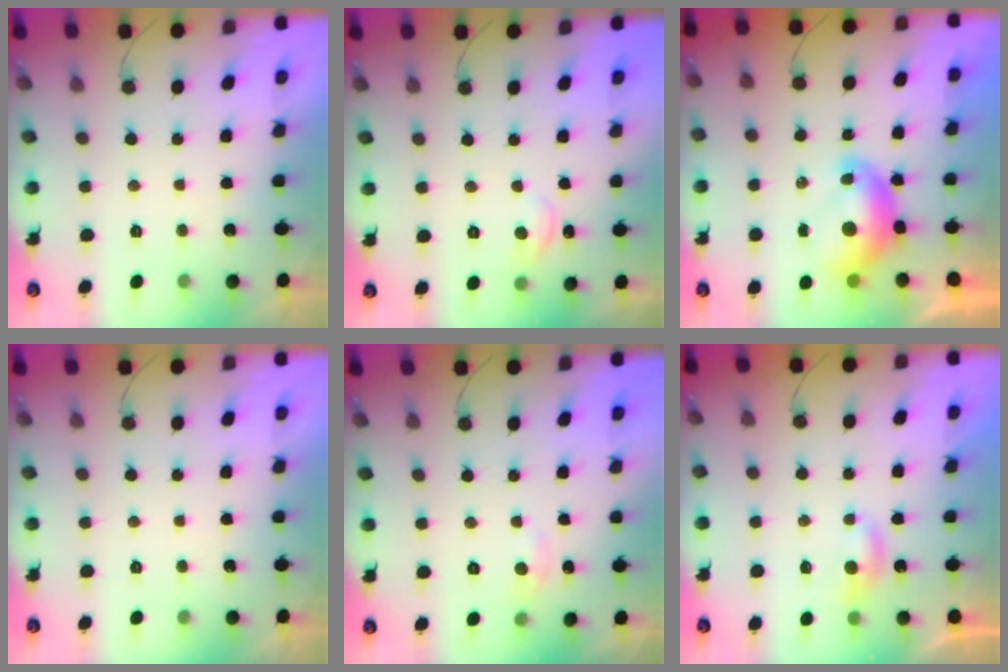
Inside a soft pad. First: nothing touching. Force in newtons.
{"total": 5.6, "press": 5.6, "slide": 0.3}
{"total": 8.9, "press": 8.8, "slide": 1.0}
{"total": 0.0}
{"total": 2.6, "press": 2.6, "slide": 0.3}
{"total": 4.8, "press": 4.8, "slide": 0.6}